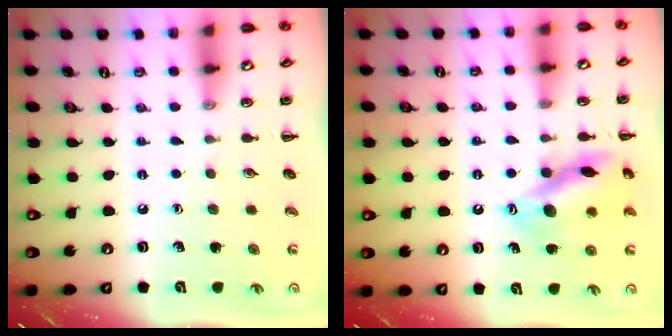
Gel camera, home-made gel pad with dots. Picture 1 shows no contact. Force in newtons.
{"total": 14.7, "press": 14.6, "slide": 1.4}